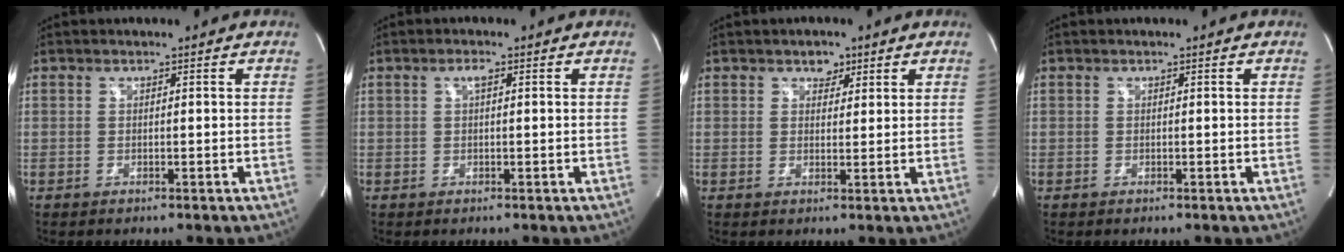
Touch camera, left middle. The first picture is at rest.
{"total": 1.2, "force": [0.4, 0.3, 1.0], "torque": [-0.018, 0.004, 0.006]}
{"total": 2.3, "force": [1.4, 1.5, 0.9], "torque": [-0.010, 0.004, 0.022]}
{"total": 0.0}